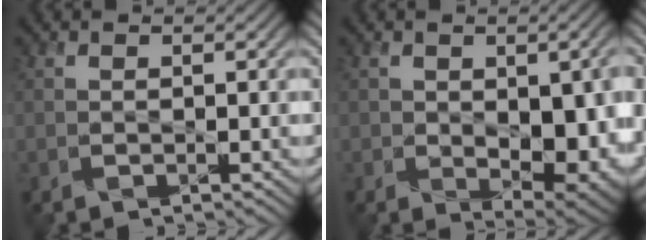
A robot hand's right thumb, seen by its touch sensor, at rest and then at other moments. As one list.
[{"total": 11.6, "force": [-1.6, 7.1, 9.0], "torque": [-0.129, -0.046, 0.006]}]